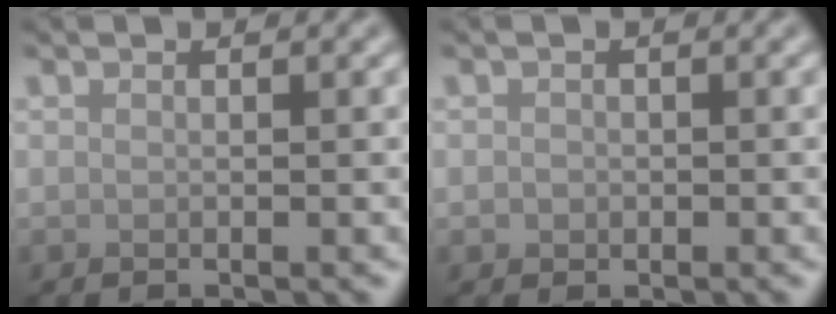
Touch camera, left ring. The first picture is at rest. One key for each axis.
{"total": 0.7, "fx": -0.1, "fy": 0.7, "fz": 0.1, "tx": 0.002, "ty": -0.004, "tz": -0.003}